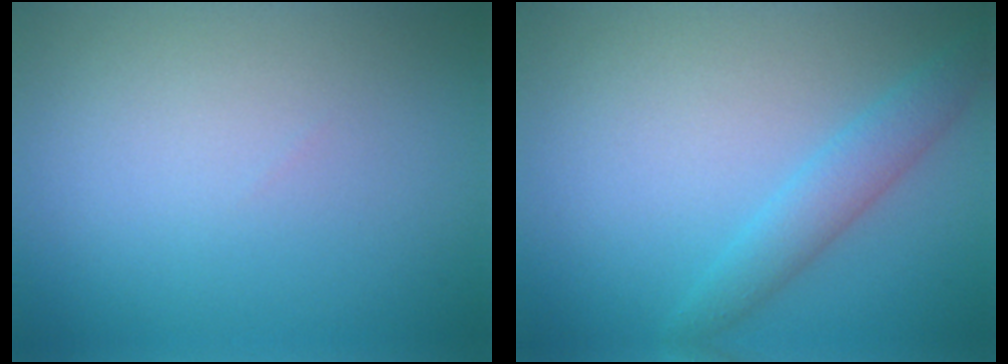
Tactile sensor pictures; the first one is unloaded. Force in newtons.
{"total": 2.6, "press": 2.6, "slide": 0.0}